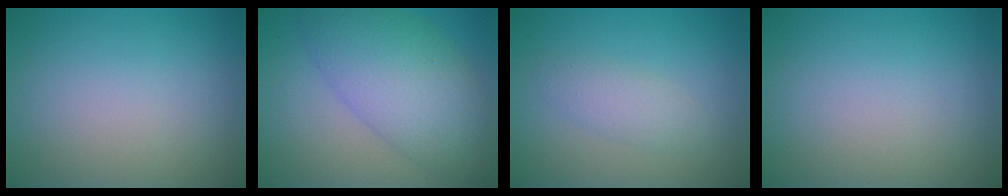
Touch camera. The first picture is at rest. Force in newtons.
{"total": 8.1, "press": 8.1, "slide": 0.1}
{"total": 1.9, "press": 1.9, "slide": 0.1}
{"total": 0.0}